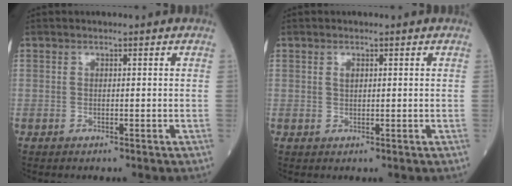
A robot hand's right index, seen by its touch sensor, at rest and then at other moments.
{"total": 0.8, "force": [0.3, 0.4, 0.6], "torque": [-0.012, 0.000, 0.005]}